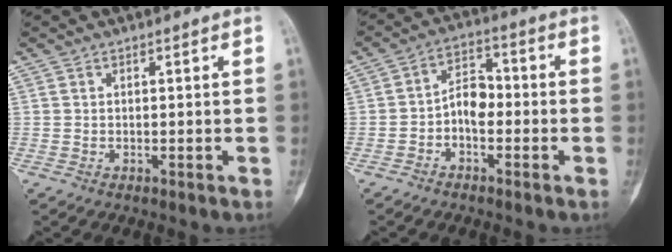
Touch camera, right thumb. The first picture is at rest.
{"total": 6.0, "force": [-1.7, 3.9, 4.3], "torque": [-0.055, 0.032, -0.041]}